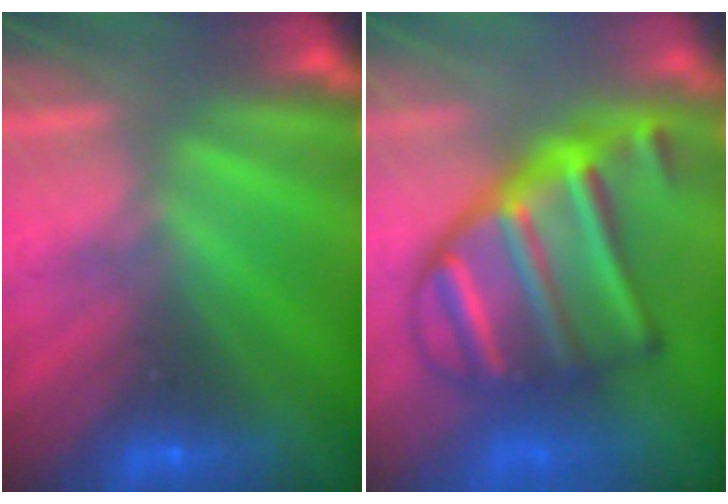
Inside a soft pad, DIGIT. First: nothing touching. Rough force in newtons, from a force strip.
{"total": 9.0}